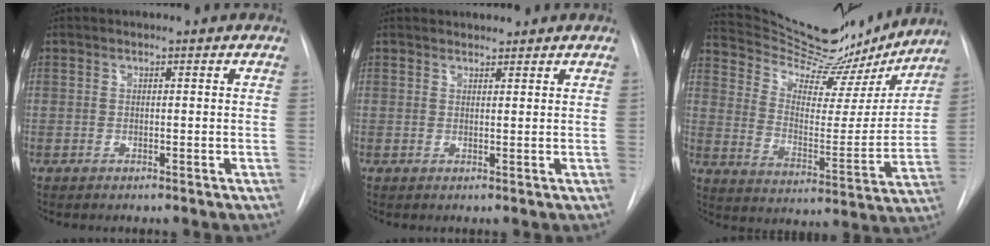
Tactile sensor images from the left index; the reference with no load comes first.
{"total": 2.6, "force": [2.5, 0.6, 0.4], "torque": [-0.004, 0.017, 0.036]}
{"total": 23.4, "force": [21.5, 5.0, 7.5], "torque": [-0.117, -0.031, 0.305]}